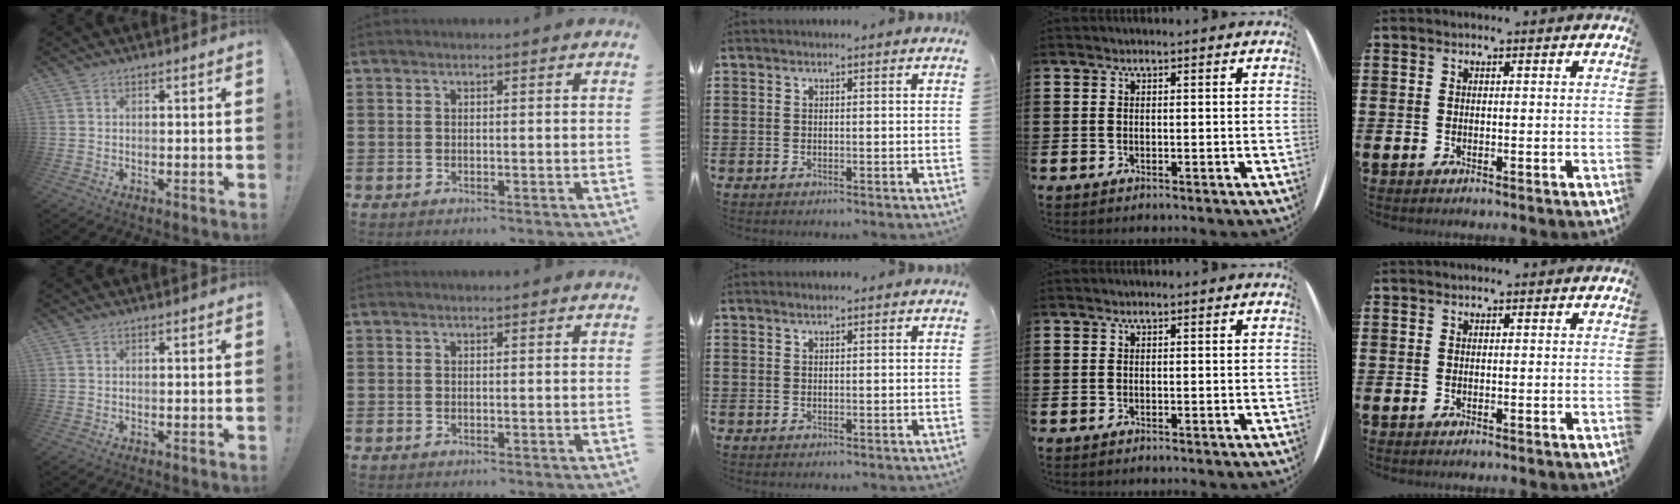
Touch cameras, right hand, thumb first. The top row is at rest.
{}